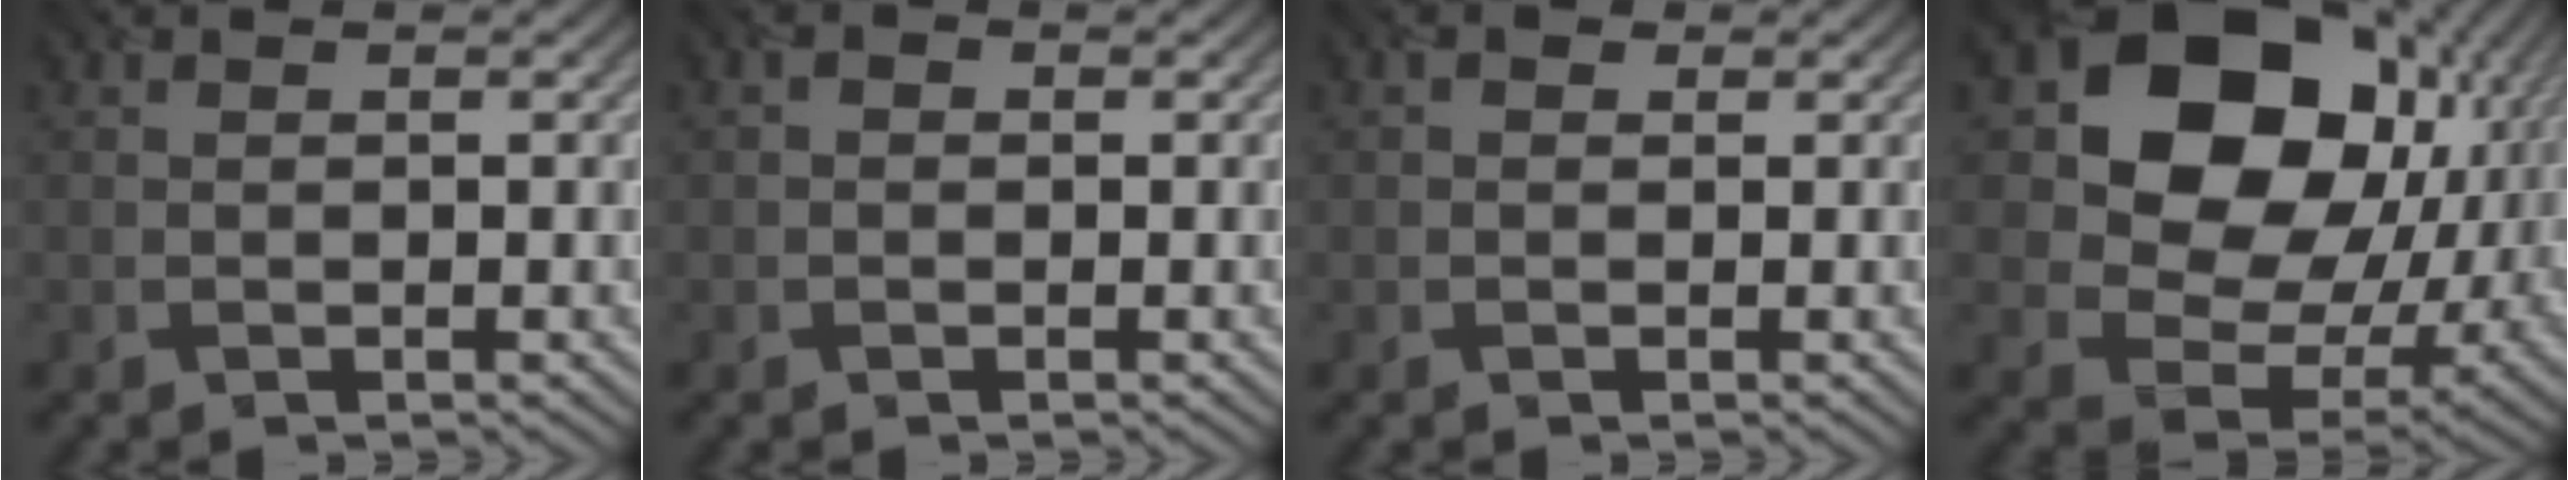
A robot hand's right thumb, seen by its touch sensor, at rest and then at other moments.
{"total": 0.6, "force": [-0.2, 0.6, 0.1], "torque": [0.001, 0.002, -0.006]}
{"total": 0.8, "force": [0.3, 0.7, 0.3], "torque": [-0.006, 0.002, 0.004]}
{"total": 16.8, "force": [4.4, 13.3, 9.3], "torque": [-0.167, -0.010, 0.091]}